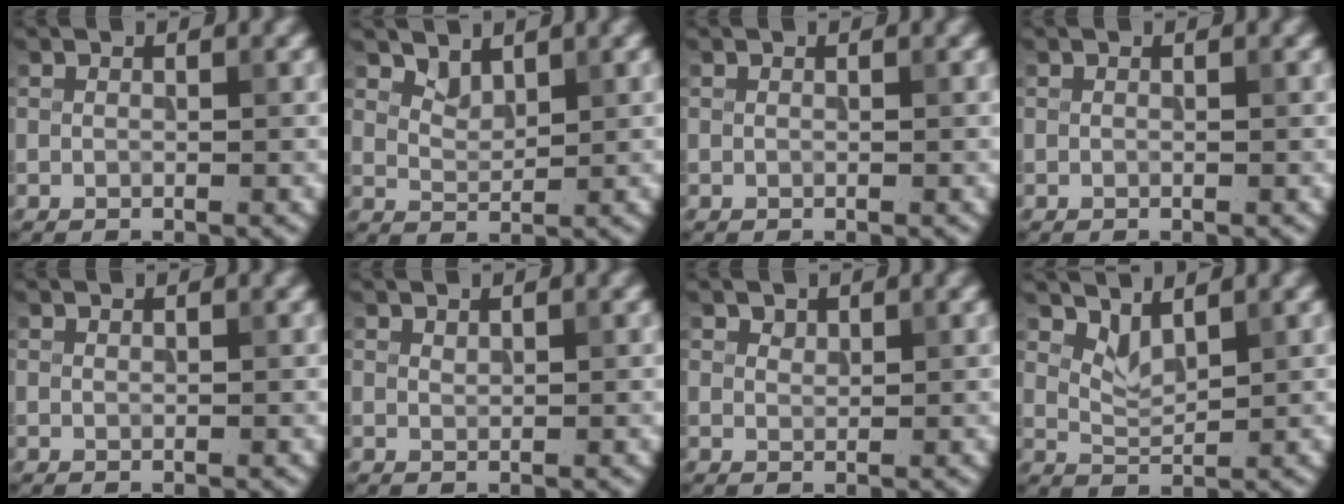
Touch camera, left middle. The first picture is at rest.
{"total": 1.7, "force": [1.4, 0.7, 0.6], "torque": [-0.015, -0.006, 0.030]}
{"total": 0.0}
{"total": 0.0}
{"total": 0.0}
{"total": 0.5, "force": [0.5, 0.2, 0.1], "torque": [-0.003, -0.002, 0.012]}
{"total": 0.9, "force": [0.7, 0.5, 0.1], "torque": [-0.005, -0.001, 0.015]}
{"total": 2.1, "force": [1.7, 0.6, 1.1], "torque": [-0.027, -0.012, 0.039]}